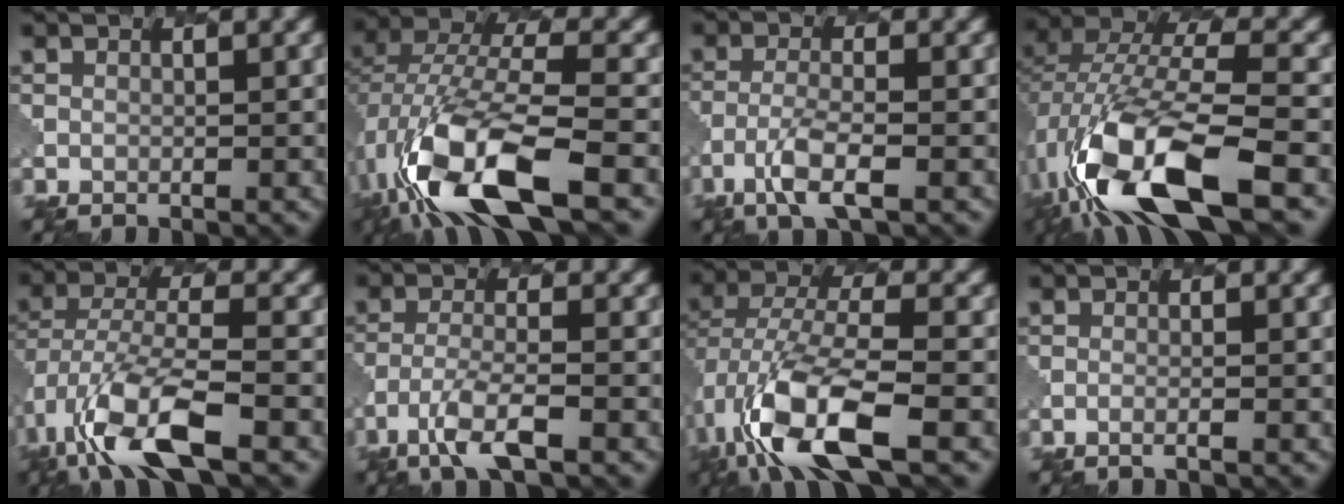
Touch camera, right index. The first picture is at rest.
{"total": 12.5, "force": [-5.6, 4.9, 10.0], "torque": [-0.210, -0.009, -0.104]}
{"total": 3.8, "force": [-2.1, 0.9, 3.0], "torque": [-0.064, -0.004, -0.044]}
{"total": 13.8, "force": [-6.3, 5.1, 11.2], "torque": [-0.236, -0.009, -0.114]}
{"total": 9.0, "force": [-4.7, 3.3, 6.9], "torque": [-0.141, -0.003, -0.090]}
{"total": 4.6, "force": [-2.9, 1.1, 3.4], "torque": [-0.070, -0.007, -0.060]}
{"total": 10.1, "force": [-4.2, 4.2, 8.2], "torque": [-0.167, -0.003, -0.080]}
{"total": 1.0, "force": [-0.4, 0.3, 0.9], "torque": [-0.007, 0.002, -0.013]}